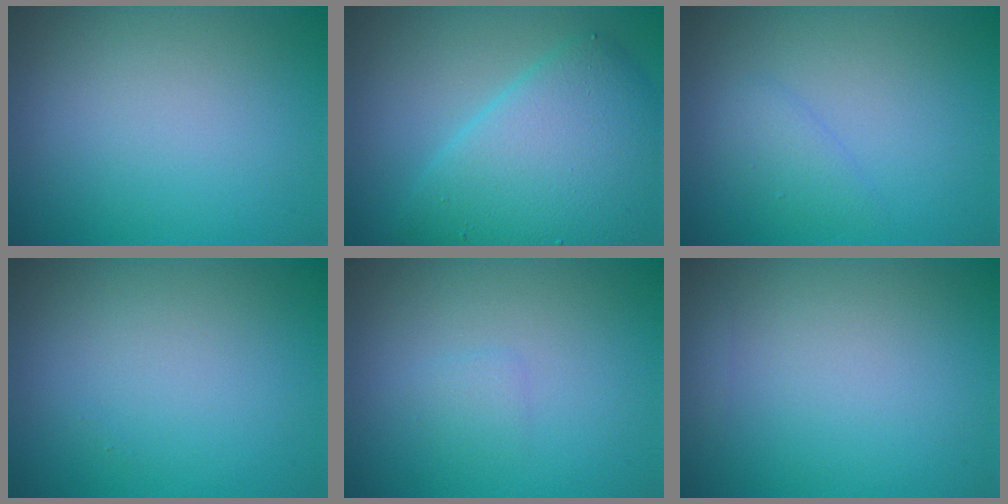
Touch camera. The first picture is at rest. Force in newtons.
{"total": 7.9, "press": 7.9, "slide": 0.4}
{"total": 1.4, "press": 1.4, "slide": 0.1}
{"total": 0.0}
{"total": 0.8, "press": 0.8, "slide": 0.0}
{"total": 0.7, "press": 0.7, "slide": 0.1}